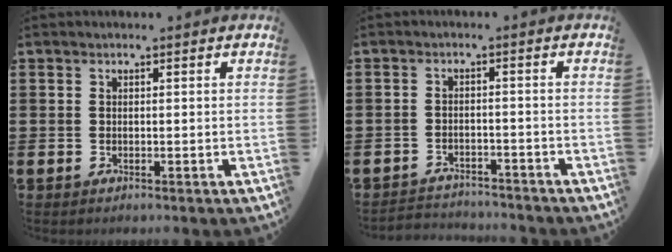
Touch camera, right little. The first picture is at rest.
{"total": 2.4, "force": [-2.4, 0.2, -0.3], "torque": [-0.003, 0.001, -0.054]}